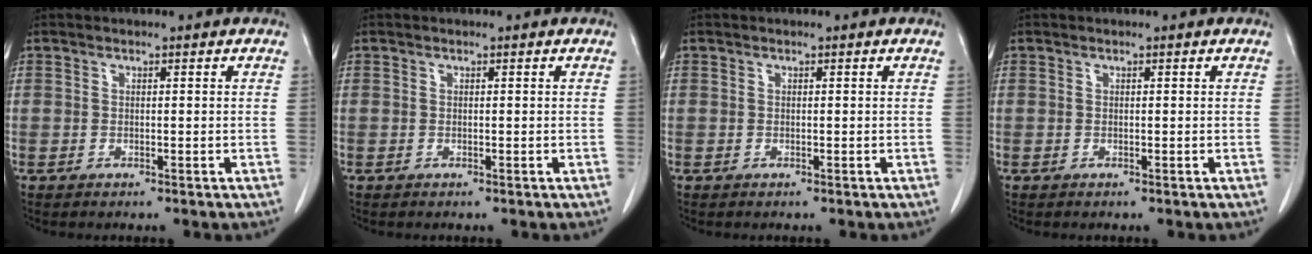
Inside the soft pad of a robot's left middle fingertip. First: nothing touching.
{"total": 0.0}
{"total": 0.0}
{"total": 0.0}